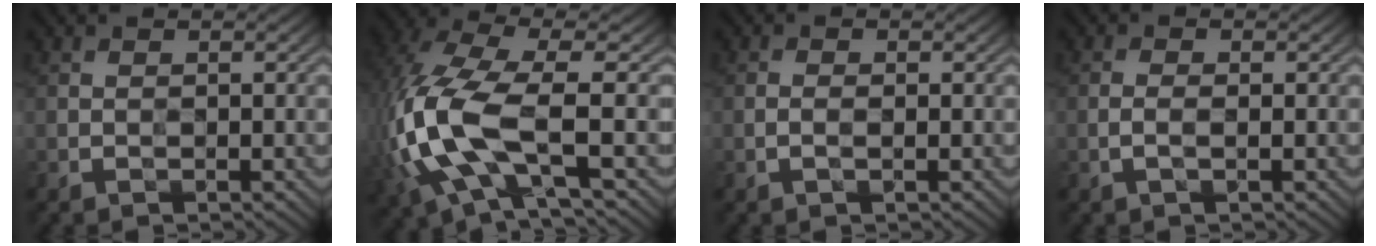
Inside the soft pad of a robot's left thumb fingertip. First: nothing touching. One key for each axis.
{"total": 14.0, "fx": -2.6, "fy": 5.6, "fz": 12.5, "tx": -0.315, "ty": -0.007, "tz": -0.051}
{"total": 1.0, "fx": -0.2, "fy": 0.4, "fz": 0.8, "tx": -0.017, "ty": 0.002, "tz": -0.006}
{"total": 1.3, "fx": -0.4, "fy": 0.5, "fz": 1.1, "tx": -0.024, "ty": 0.003, "tz": -0.010}